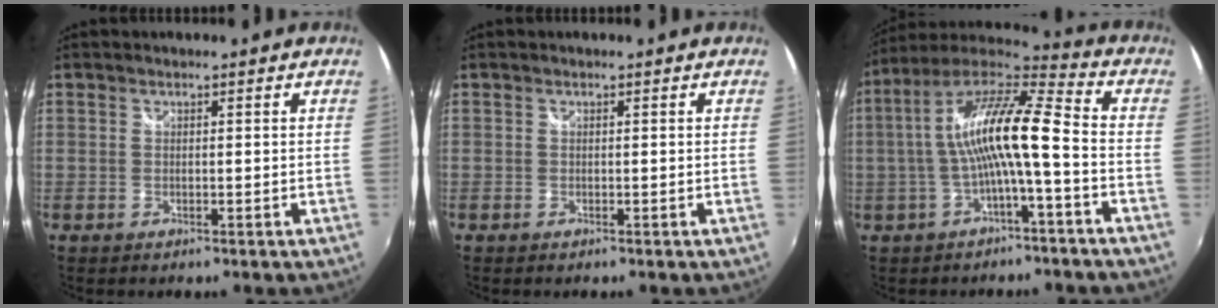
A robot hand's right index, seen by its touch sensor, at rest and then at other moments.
{"total": 0.0}
{"total": 13.8, "force": [-1.7, 1.8, 13.6], "torque": [-0.257, 0.018, -0.031]}